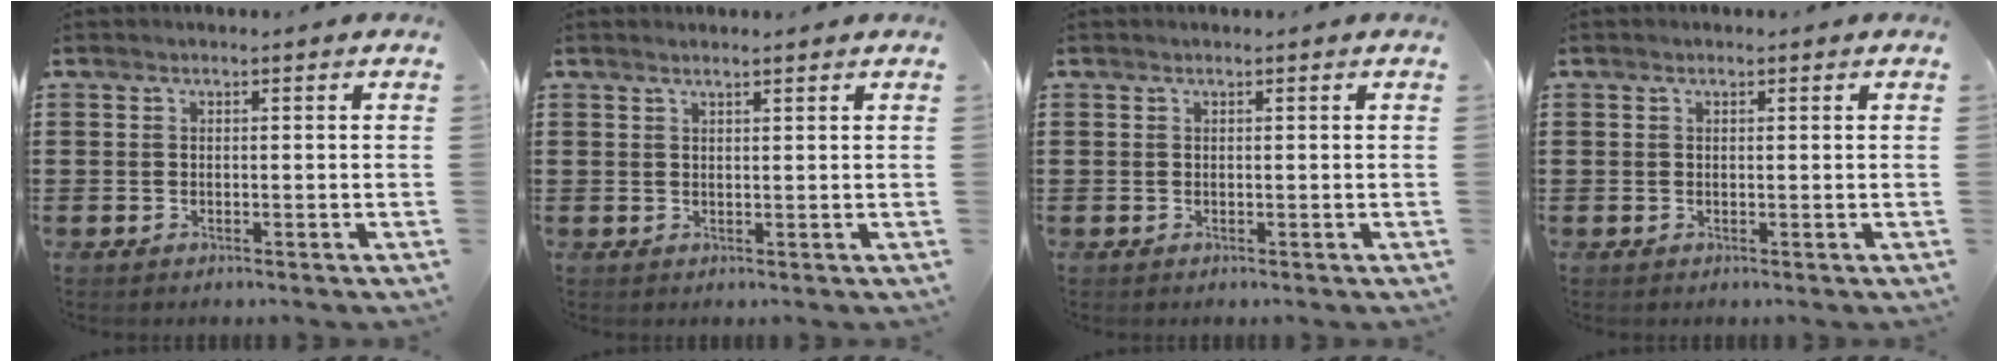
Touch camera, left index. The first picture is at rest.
{"total": 1.3, "force": [1.1, 0.0, 0.7], "torque": [-0.014, 0.000, 0.022]}
{"total": 0.0}
{"total": 0.5, "force": [0.3, 0.2, 0.4], "torque": [-0.008, 0.003, 0.006]}